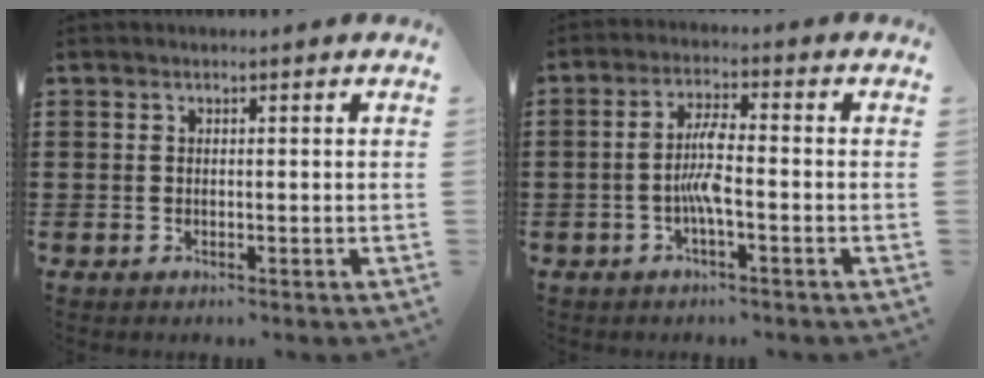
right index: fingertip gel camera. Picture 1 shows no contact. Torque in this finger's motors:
{"motor_torque": [1.25, -0.70, 0.62, 0.19]}